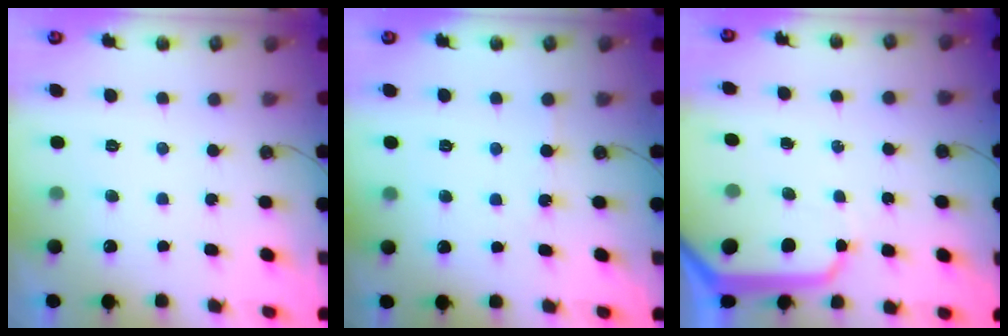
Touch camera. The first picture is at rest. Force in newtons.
{"total": 2.5, "press": 2.4, "slide": 0.5}
{"total": 10.0, "press": 9.9, "slide": 1.2}